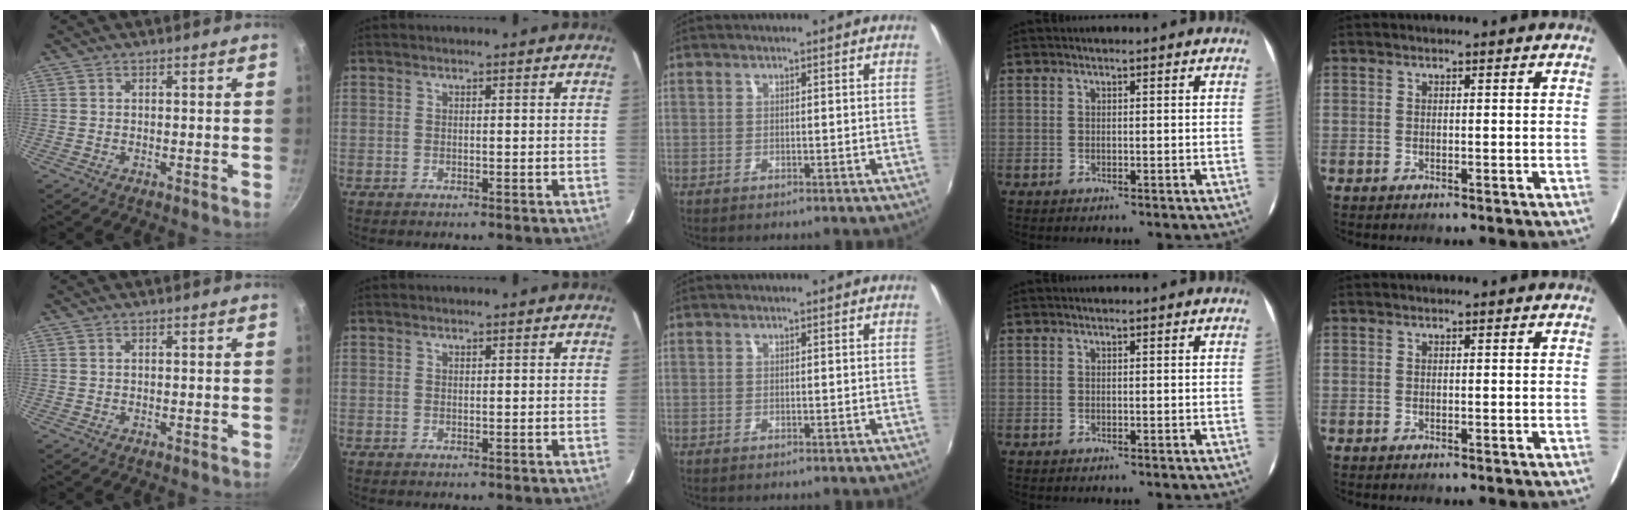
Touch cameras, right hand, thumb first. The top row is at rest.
{}